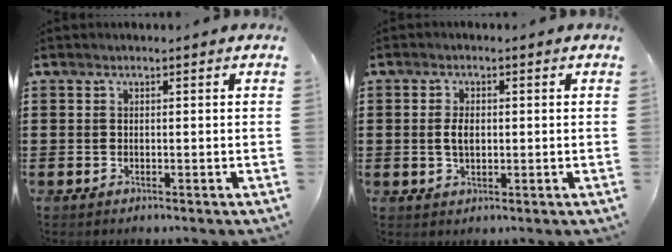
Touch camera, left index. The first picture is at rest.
{"total": 3.0, "force": [0.2, 1.5, 2.6], "torque": [-0.053, 0.005, 0.002]}